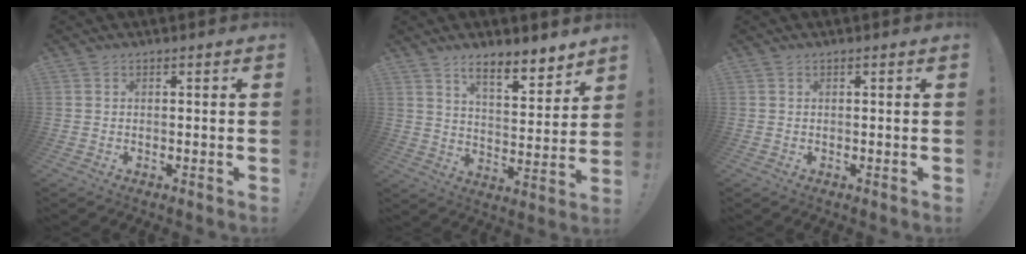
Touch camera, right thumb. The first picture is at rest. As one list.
[{"total": 9.5, "force": [7.7, 2.1, 5.2], "torque": [-0.078, -0.058, 0.136]}, {"total": 0.0}]